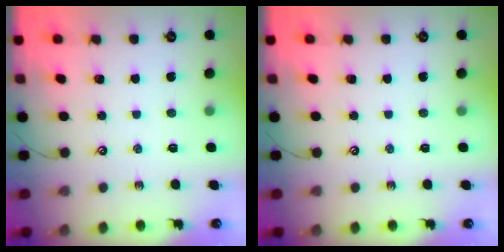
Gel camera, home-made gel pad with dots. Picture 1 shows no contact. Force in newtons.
{"total": 0.0}